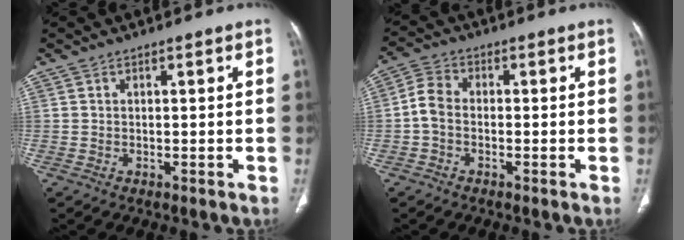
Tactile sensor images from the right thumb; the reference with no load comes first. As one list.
[{"total": 4.4, "force": [-0.9, 3.1, 3.0], "torque": [-0.059, 0.015, -0.029]}]